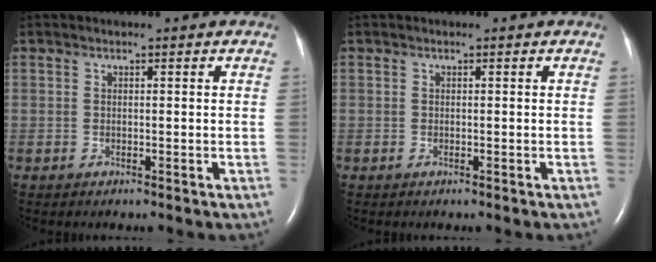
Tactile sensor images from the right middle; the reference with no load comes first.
{"total": 0.0}